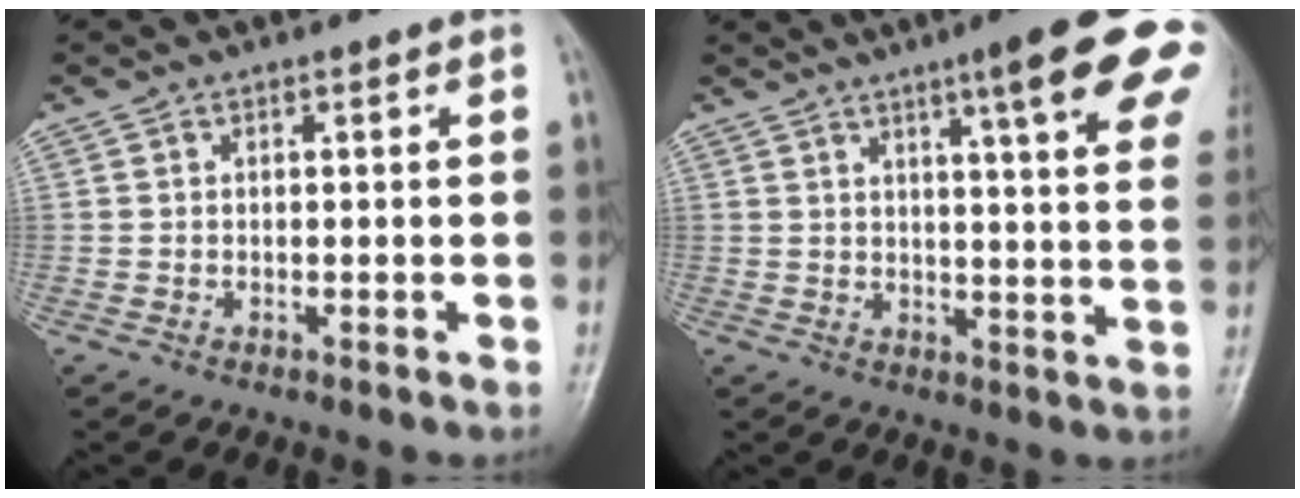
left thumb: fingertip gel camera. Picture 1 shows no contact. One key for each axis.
{"total": 17.4, "fx": 9.0, "fy": 2.7, "fz": 14.7, "tx": -0.171, "ty": -0.027, "tz": 0.106}